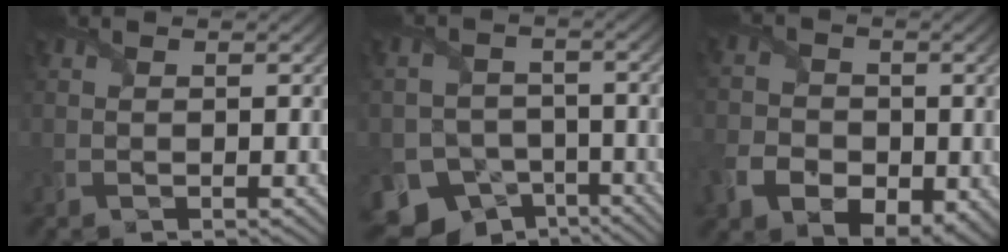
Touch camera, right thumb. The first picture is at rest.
{"total": 10.1, "force": [-6.6, 7.2, 2.4], "torque": [-0.050, -0.031, -0.116]}
{"total": 8.3, "force": [-3.4, 6.0, 4.6], "torque": [-0.107, -0.028, -0.056]}